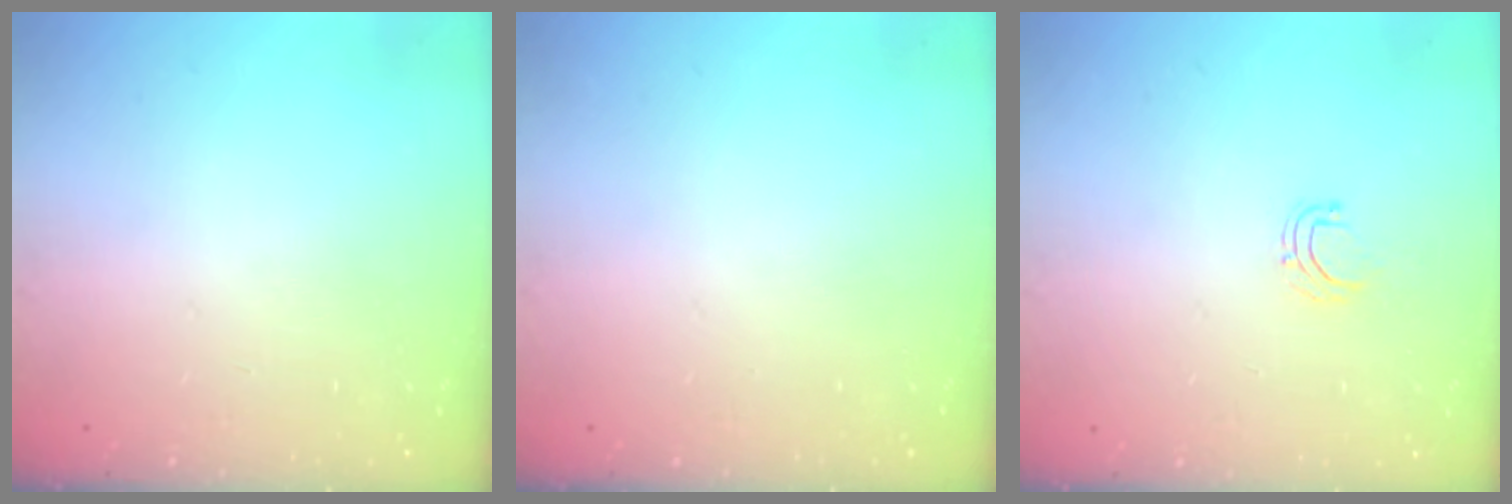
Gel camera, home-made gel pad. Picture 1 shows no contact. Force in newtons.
{"total": 0.0}
{"total": 3.8, "press": 3.8, "slide": 0.2}